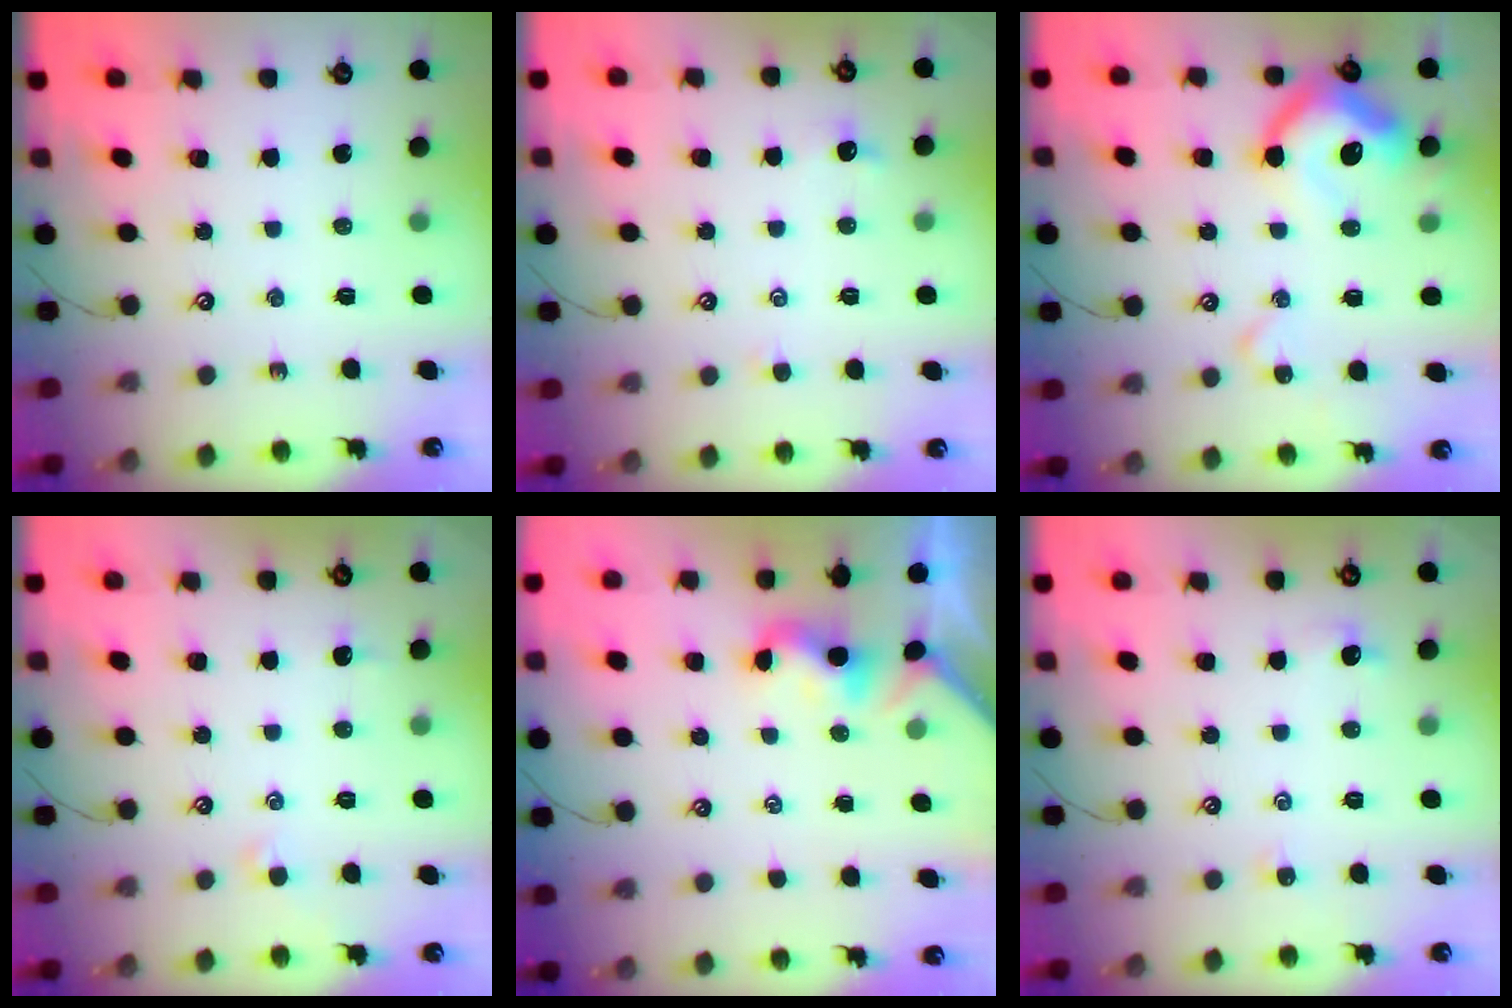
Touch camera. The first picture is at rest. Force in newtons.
{"total": 1.4, "press": 1.4, "slide": 0.3}
{"total": 13.0, "press": 12.9, "slide": 1.6}
{"total": 0.8, "press": 0.7, "slide": 0.4}
{"total": 1.8, "press": 1.8, "slide": 0.5}
{"total": 0.0}